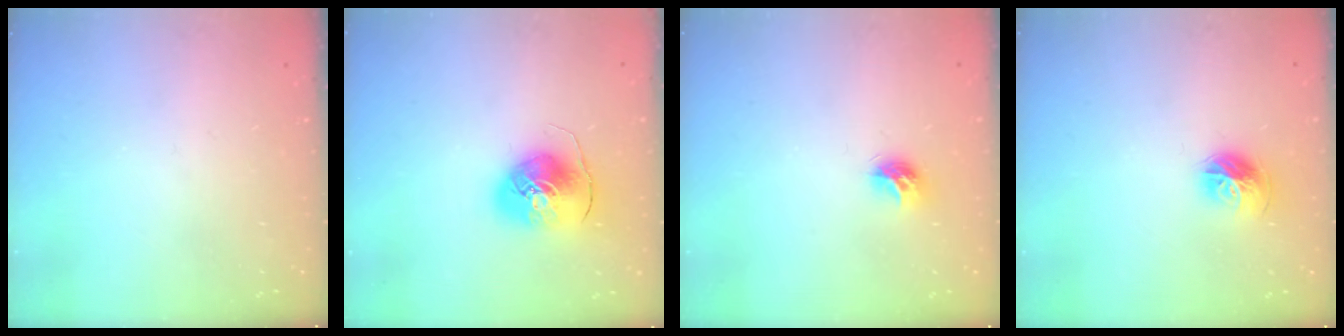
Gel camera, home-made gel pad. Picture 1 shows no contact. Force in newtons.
{"total": 9.3, "press": 9.2, "slide": 1.0}
{"total": 7.5, "press": 7.5, "slide": 0.1}
{"total": 10.0, "press": 9.9, "slide": 1.2}